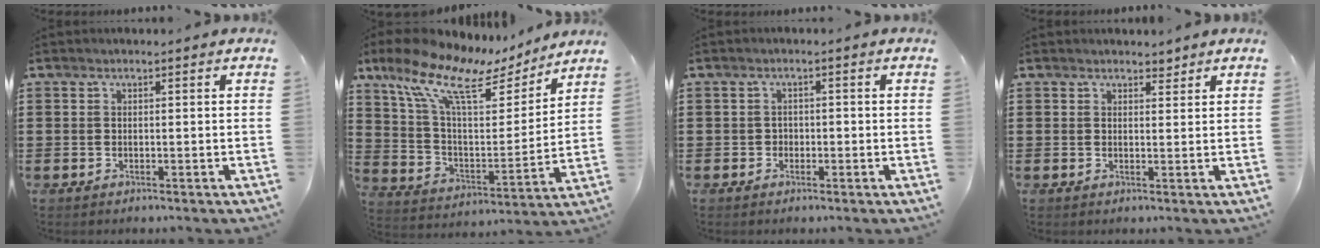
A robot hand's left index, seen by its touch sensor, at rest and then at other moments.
{"total": 13.0, "force": [9.4, 3.7, 8.2], "torque": [-0.201, -0.056, 0.159]}
{"total": 1.1, "force": [-0.2, 1.0, 0.4], "torque": [-0.012, 0.003, -0.006]}
{"total": 2.0, "force": [1.8, 0.9, 0.4], "torque": [-0.003, 0.001, 0.033]}